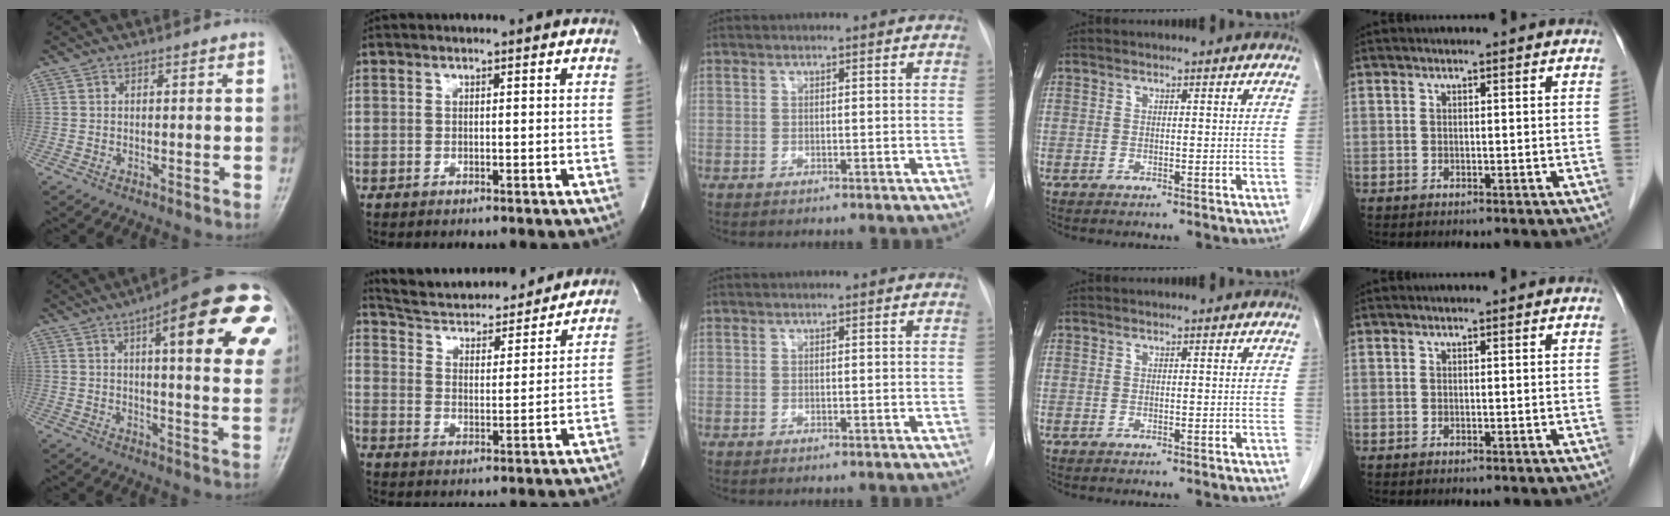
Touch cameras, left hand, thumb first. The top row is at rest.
{"thumb": {"total": 24.4, "force": [8.9, 6.4, 21.8], "torque": [-0.241, 0.001, 0.109]}, "index": {"total": 18.3, "force": [17.1, 4.0, 5.0], "torque": [-0.080, -0.002, 0.250]}}